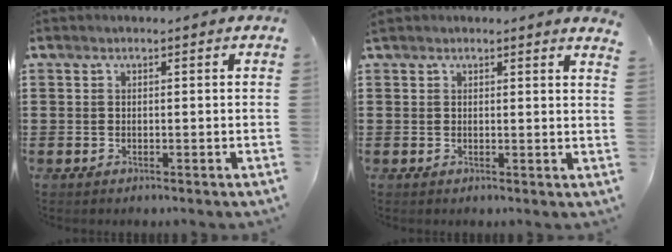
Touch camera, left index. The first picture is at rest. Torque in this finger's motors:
{"motor_torque": [0.57, 0.41, 0.61, 0.21]}